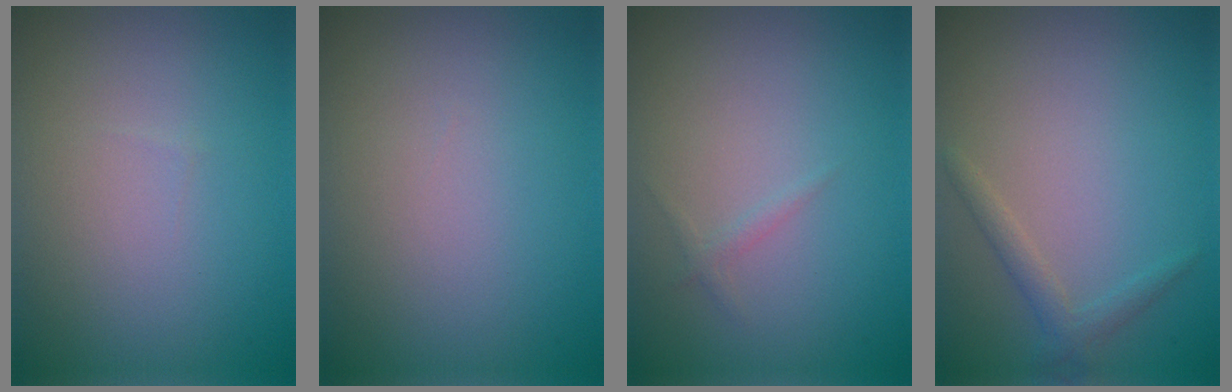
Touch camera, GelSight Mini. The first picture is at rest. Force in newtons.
{"total": 0.0}
{"total": 0.6, "press": 0.6, "slide": 0.1}
{"total": 1.5, "press": 1.5, "slide": 0.1}